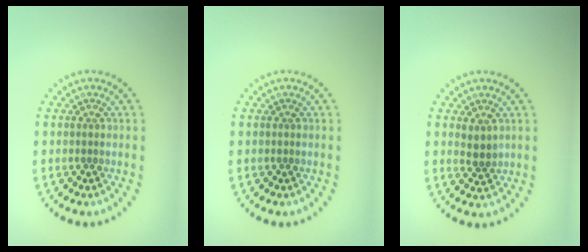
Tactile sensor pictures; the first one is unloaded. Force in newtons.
{"total": 0.0}
{"total": 1.7, "press": 1.4, "slide": 1.0}